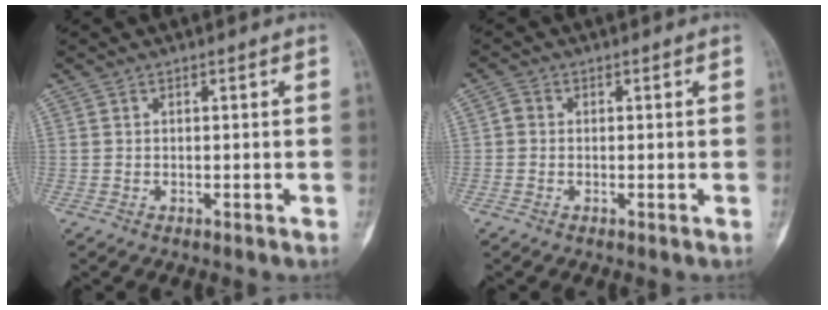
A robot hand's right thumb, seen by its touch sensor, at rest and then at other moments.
{"total": 1.4, "force": [-0.1, 1.2, 0.8], "torque": [-0.006, 0.003, -0.008]}